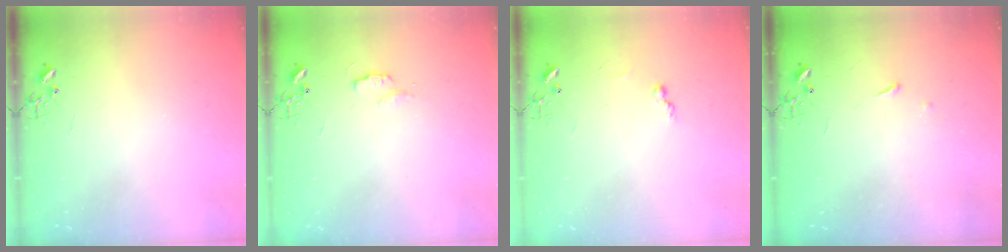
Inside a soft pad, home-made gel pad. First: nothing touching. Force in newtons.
{"total": 4.9, "press": 4.9, "slide": 0.6}
{"total": 5.2, "press": 5.2, "slide": 0.4}
{"total": 2.9, "press": 2.8, "slide": 0.5}